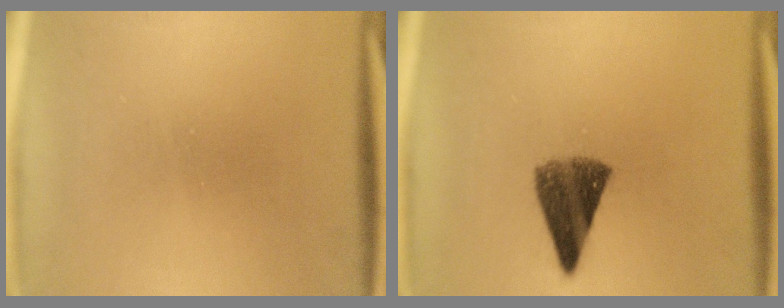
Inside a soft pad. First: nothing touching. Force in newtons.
{"total": 7.6}